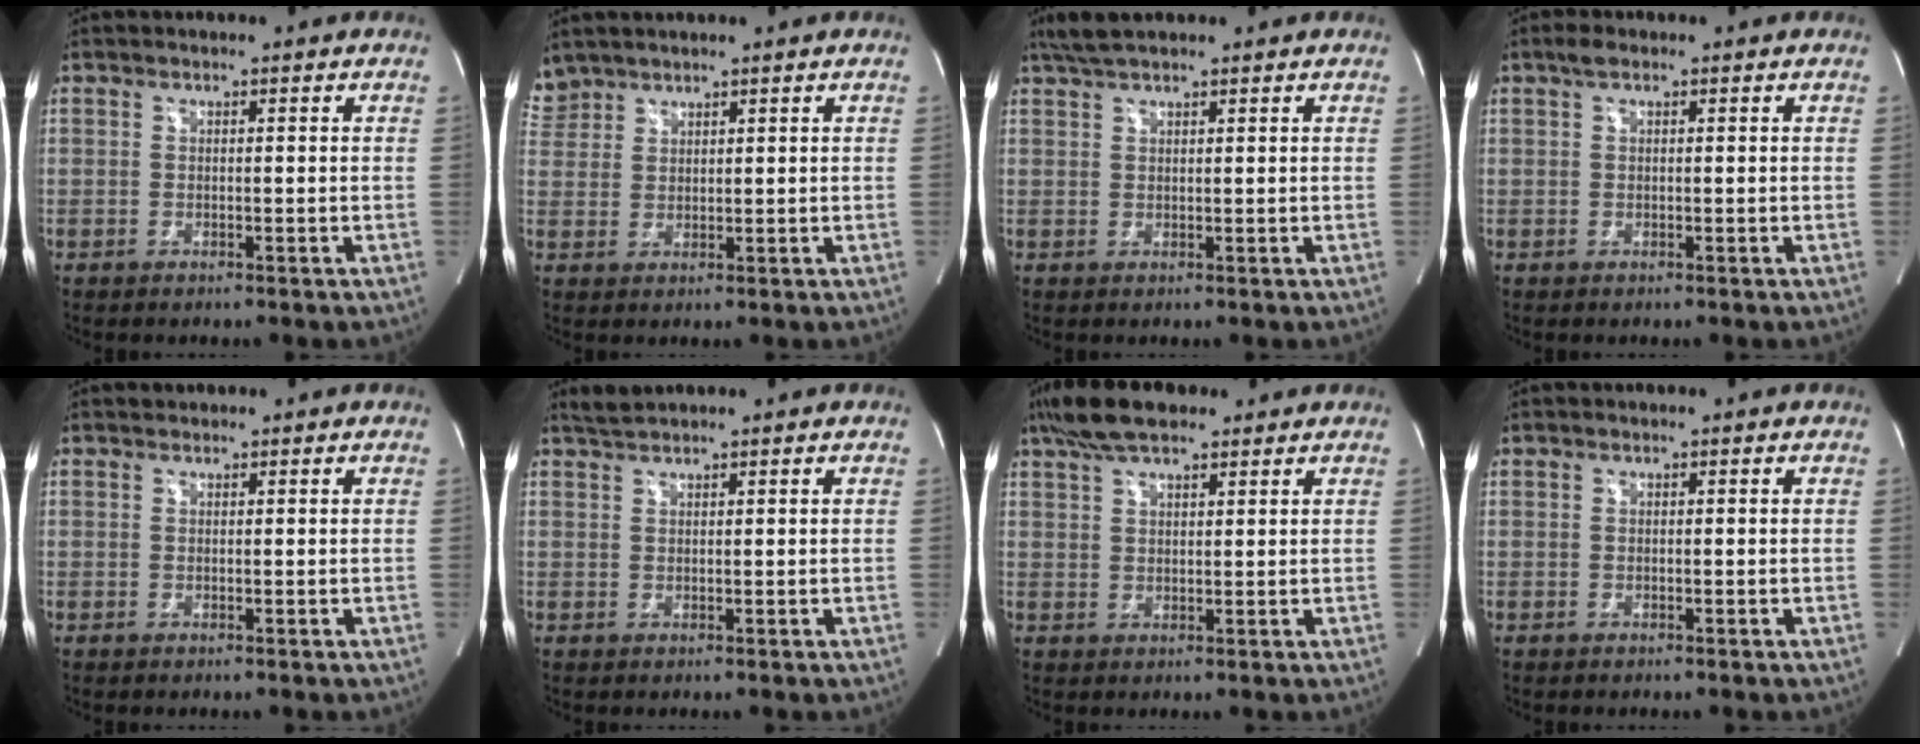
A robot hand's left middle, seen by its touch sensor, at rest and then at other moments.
{"total": 3.6, "force": [3.3, 1.4, -0.2], "torque": [-0.001, 0.015, 0.074]}
{"total": 4.1, "force": [3.4, 0.6, 2.1], "torque": [-0.048, 0.020, 0.066]}
{"total": 1.5, "force": [0.9, 0.5, 1.0], "torque": [-0.025, 0.014, 0.017]}
{"total": 0.6, "force": [0.6, 0.2, 0.0], "torque": [-0.008, 0.008, 0.012]}
{"total": 1.8, "force": [1.8, -0.2, 0.3], "torque": [-0.011, 0.011, 0.040]}
{"total": 8.5, "force": [6.4, 2.7, 5.0], "torque": [-0.101, 0.027, 0.115]}
{"total": 0.0}